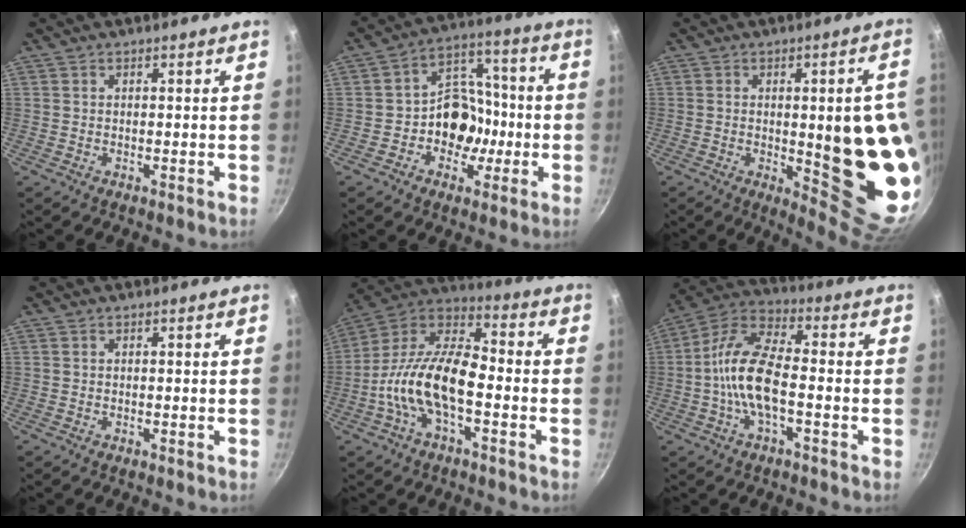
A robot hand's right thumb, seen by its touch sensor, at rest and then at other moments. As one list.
[{"total": 11.7, "force": [-2.7, 9.4, 6.4], "torque": [-0.039, 0.044, -0.052]}, {"total": 20.7, "force": [-1.2, 6.0, 19.8], "torque": [-0.213, -0.012, -0.003]}, {"total": 0.0}, {"total": 16.5, "force": [-4.3, 7.9, 13.9], "torque": [-0.245, 0.049, -0.099]}, {"total": 12.5, "force": [-2.2, 5.1, 11.2], "torque": [-0.214, 0.036, -0.061]}]